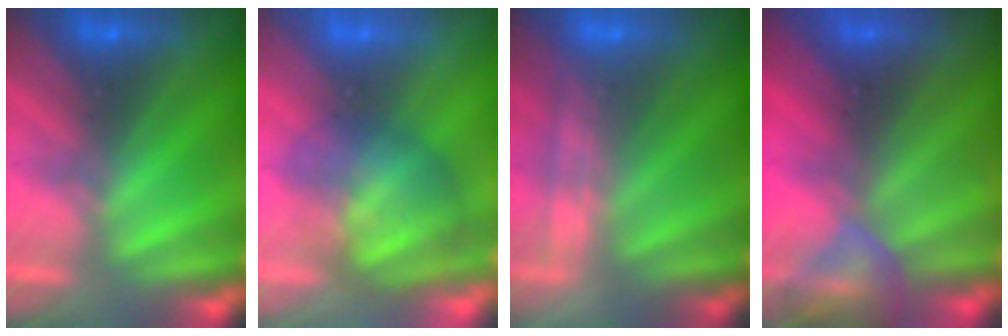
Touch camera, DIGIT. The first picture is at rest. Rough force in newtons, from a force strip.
{"total": 3.8}
{"total": 2.2}
{"total": 6.9}